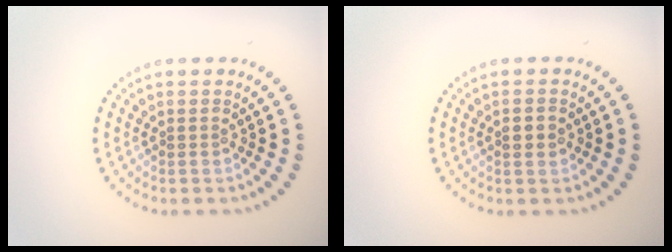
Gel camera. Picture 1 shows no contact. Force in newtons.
{"total": 1.9, "press": 1.9, "slide": 0.1}